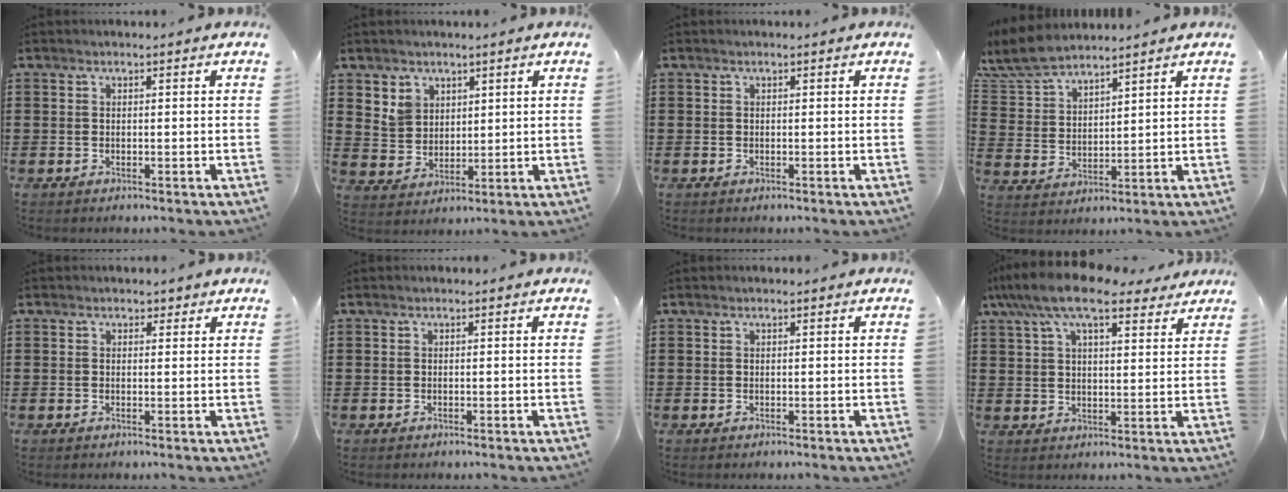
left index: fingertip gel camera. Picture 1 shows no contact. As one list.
[{"total": 4.5, "force": [2.7, 3.6, 0.5], "torque": [-0.028, 0.012, 0.052]}, {"total": 0.0}, {"total": 7.2, "force": [6.6, 1.6, 2.3], "torque": [-0.072, -0.019, 0.122]}, {"total": 1.1, "force": [0.8, 0.7, 0.1], "torque": [0.002, 0.004, 0.011]}, {"total": 0.0}, {"total": 0.0}, {"total": 10.7, "force": [8.2, 3.0, 6.2], "torque": [-0.137, -0.014, 0.148]}]